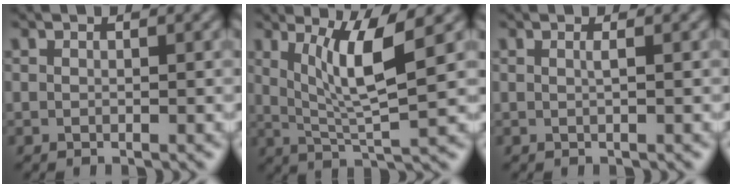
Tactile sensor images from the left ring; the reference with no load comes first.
{"total": 5.8, "force": [1.9, 0.9, 5.4], "torque": [-0.105, -0.010, 0.043]}
{"total": 0.7, "force": [0.1, 0.2, 0.6], "torque": [-0.008, 0.002, 0.000]}